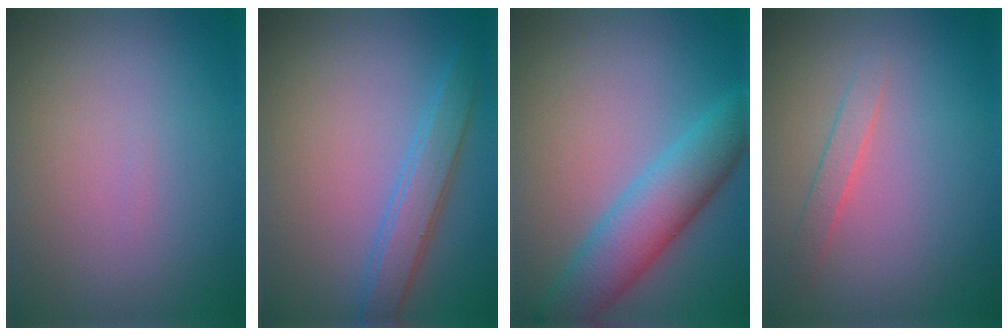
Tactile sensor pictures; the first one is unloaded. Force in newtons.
{"total": 2.9, "press": 2.9, "slide": 0.0}
{"total": 5.8, "press": 5.8, "slide": 0.3}
{"total": 1.5, "press": 1.5, "slide": 0.1}